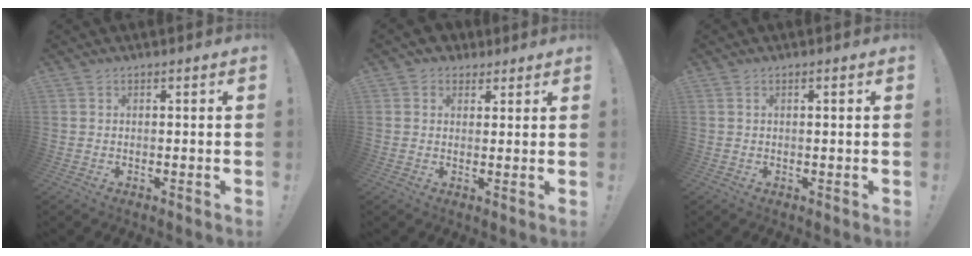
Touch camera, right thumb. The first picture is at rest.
{"total": 3.6, "force": [1.5, 3.2, 0.5], "torque": [-0.013, -0.001, 0.030]}
{"total": 0.9, "force": [0.2, 0.0, 0.9], "torque": [-0.012, -0.001, 0.000]}